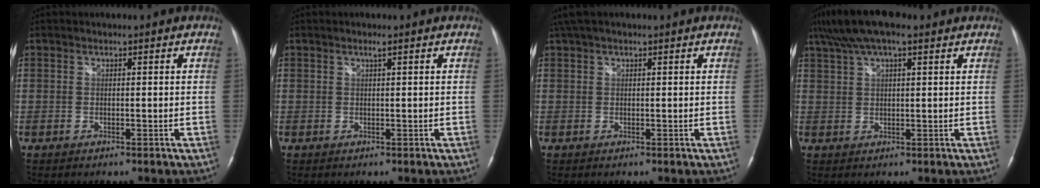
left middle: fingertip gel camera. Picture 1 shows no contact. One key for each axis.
{"total": 0.6, "fx": 0.4, "fy": -0.1, "fz": 0.5, "tx": -0.013, "ty": 0.001, "tz": 0.008}
{"total": 4.2, "fx": 3.2, "fy": 0.9, "fz": 2.6, "tx": -0.056, "ty": 0.038, "tz": 0.061}
{"total": 9.9, "fx": 6.9, "fy": 2.4, "fz": 6.7, "tx": -0.129, "ty": 0.038, "tz": 0.120}